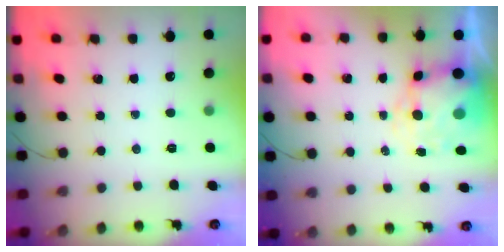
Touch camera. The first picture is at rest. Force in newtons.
{"total": 9.3, "press": 9.0, "slide": 2.4}